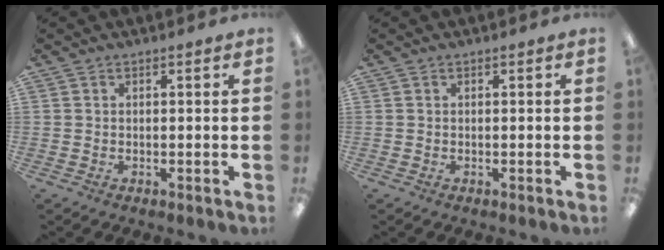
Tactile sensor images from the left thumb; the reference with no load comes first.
{"total": 0.0}